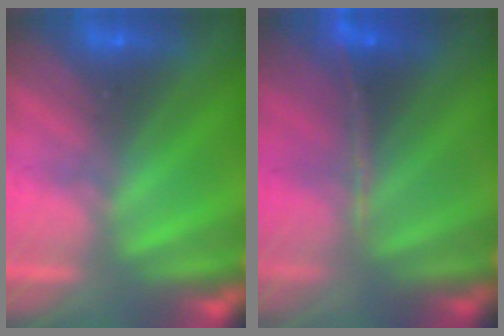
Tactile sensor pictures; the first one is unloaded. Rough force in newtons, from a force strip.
{"total": 1.1}